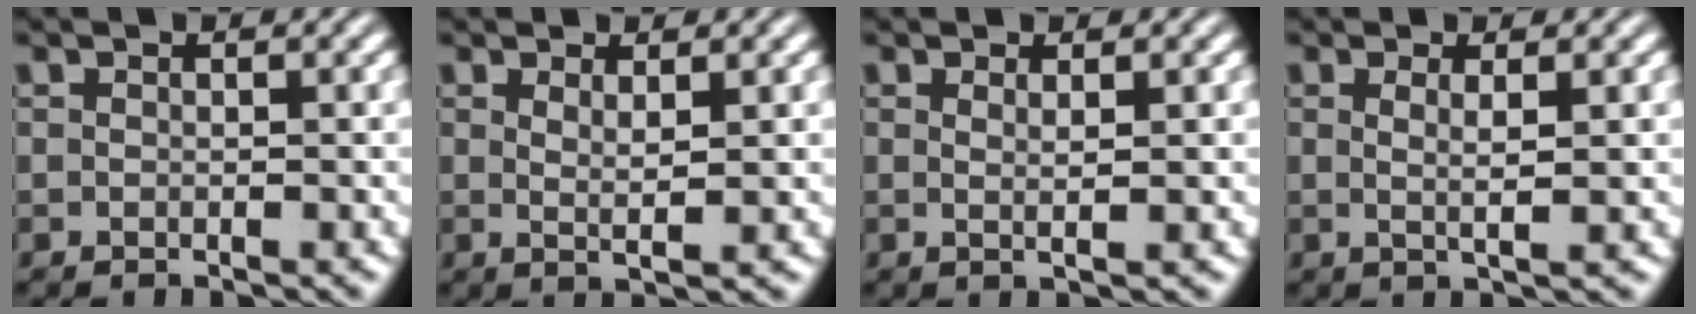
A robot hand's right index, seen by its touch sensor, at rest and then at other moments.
{"total": 1.9, "force": [0.6, -1.0, 1.5], "torque": [-0.024, -0.015, 0.021]}
{"total": 1.5, "force": [0.4, -1.2, 0.9], "torque": [-0.013, -0.012, 0.015]}
{"total": 2.0, "force": [0.4, -1.1, 1.6], "torque": [-0.027, -0.013, 0.015]}